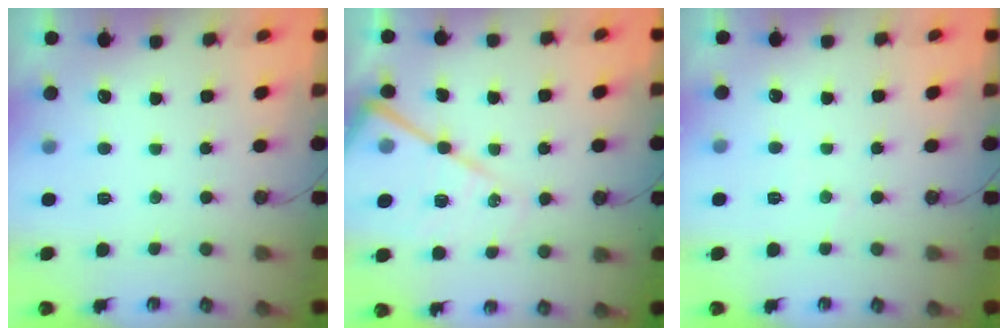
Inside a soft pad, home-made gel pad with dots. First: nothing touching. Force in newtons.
{"total": 16.2, "press": 16.2, "slide": 1.8}
{"total": 2.9, "press": 2.8, "slide": 0.7}